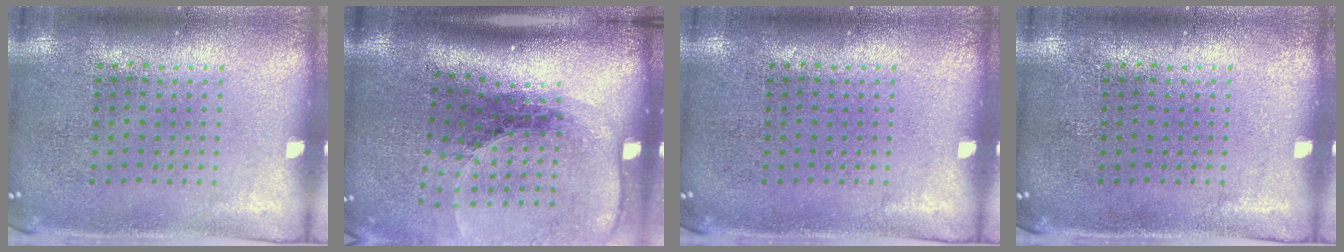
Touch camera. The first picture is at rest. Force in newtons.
{"total": 2.6, "press": 1.9, "slide": 1.8}
{"total": 0.0}
{"total": 0.0}